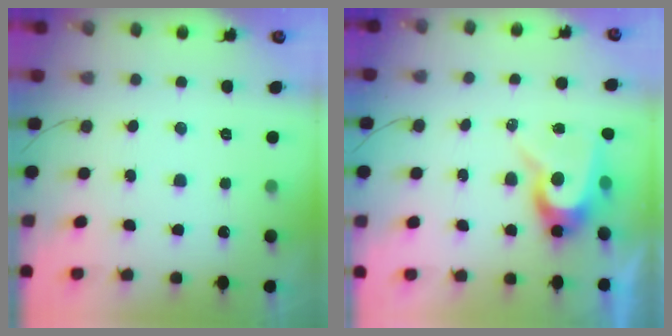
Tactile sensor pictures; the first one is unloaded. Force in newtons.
{"total": 9.2, "press": 9.2, "slide": 0.7}